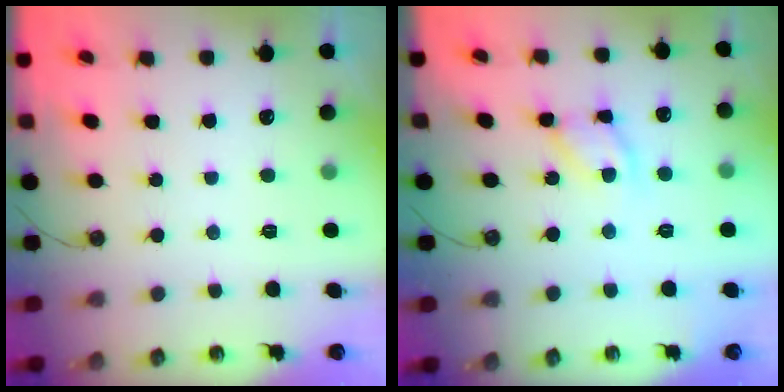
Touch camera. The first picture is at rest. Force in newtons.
{"total": 11.0, "press": 11.0, "slide": 0.7}